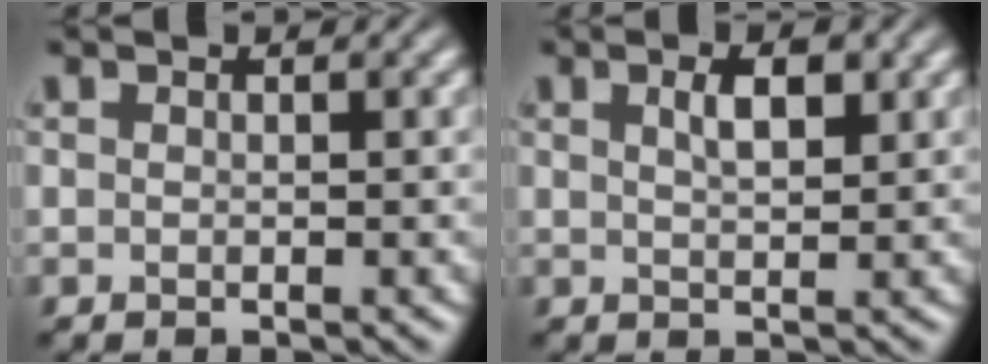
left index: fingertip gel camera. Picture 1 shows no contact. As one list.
[{"total": 2.3, "force": [1.1, 0.8, 1.9], "torque": [-0.031, 0.003, 0.019]}]